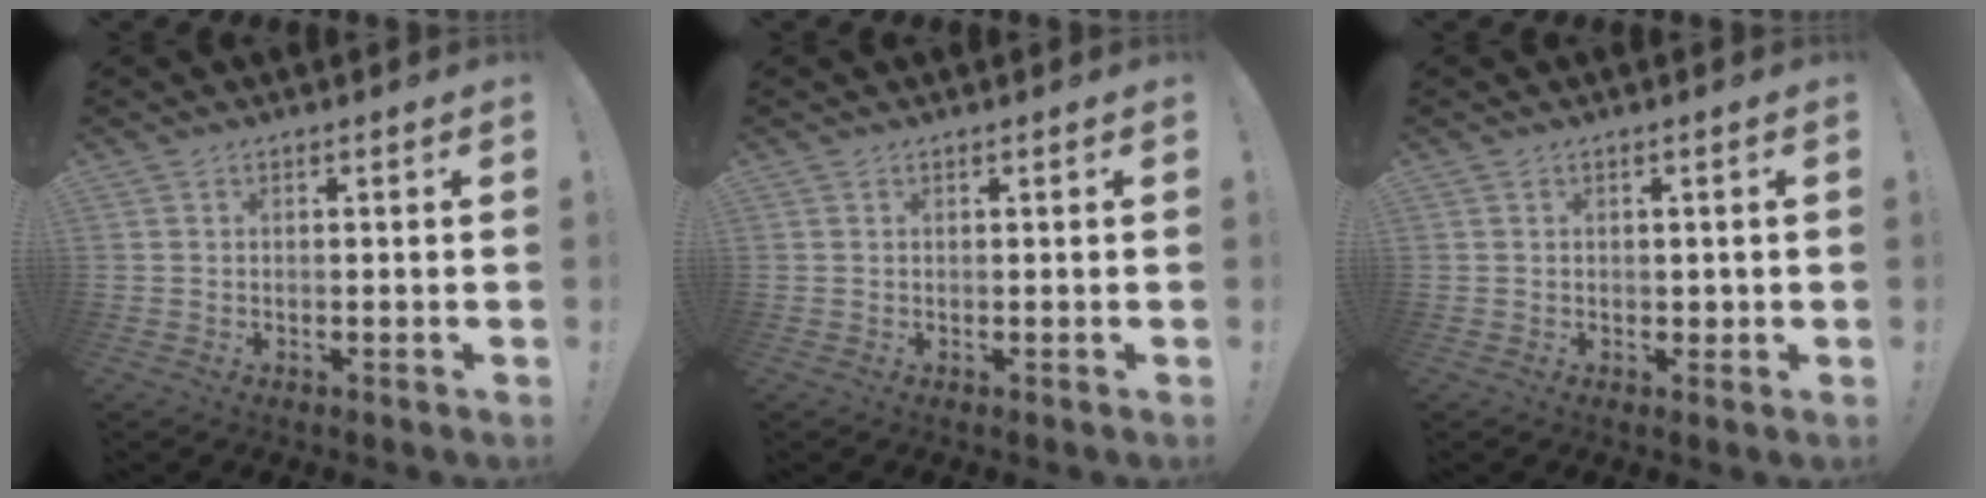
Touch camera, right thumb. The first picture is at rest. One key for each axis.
{"total": 0.0}
{"total": 1.7, "fx": -0.3, "fy": 1.5, "fz": 0.7, "tx": -0.009, "ty": 0.006, "tz": -0.005}